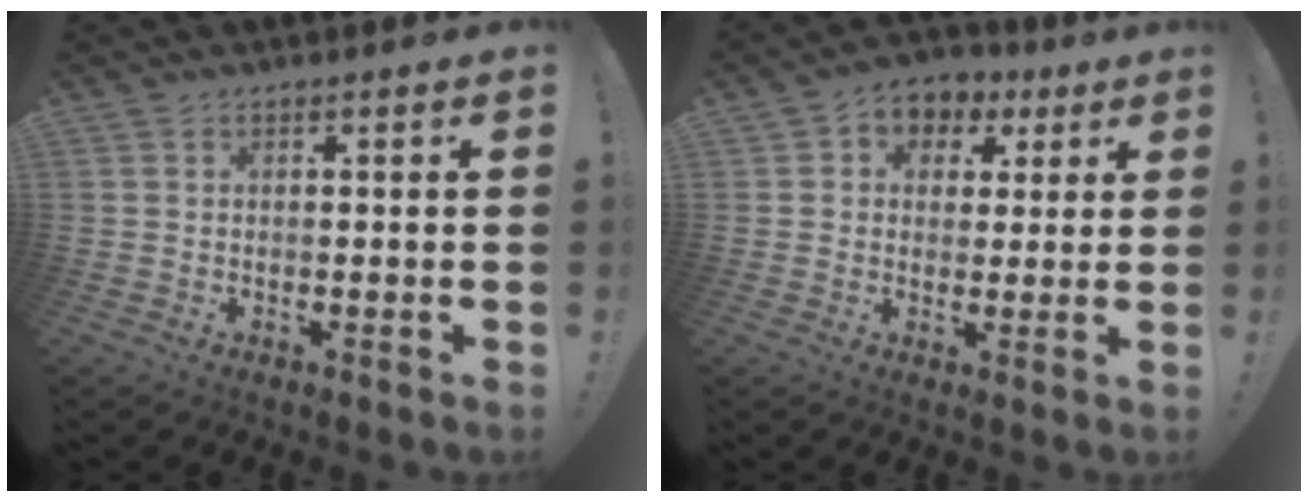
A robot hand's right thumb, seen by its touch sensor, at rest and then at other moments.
{"total": 6.3, "force": [1.4, 5.8, 2.0], "torque": [-0.019, -0.003, 0.029]}